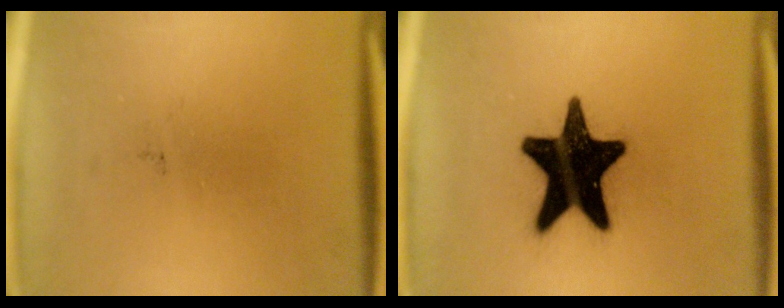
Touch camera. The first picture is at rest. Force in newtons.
{"total": 20.0}